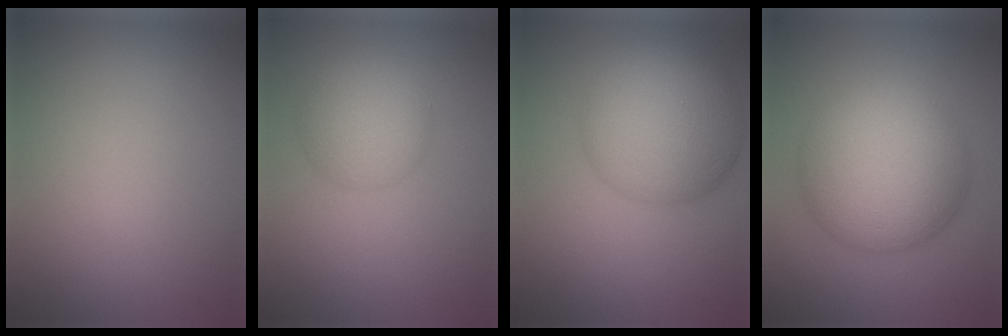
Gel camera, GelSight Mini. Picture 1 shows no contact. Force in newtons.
{"total": 4.8, "press": 4.8, "slide": 0.1}
{"total": 9.5, "press": 9.5, "slide": 0.1}
{"total": 12.3, "press": 12.3, "slide": 0.3}